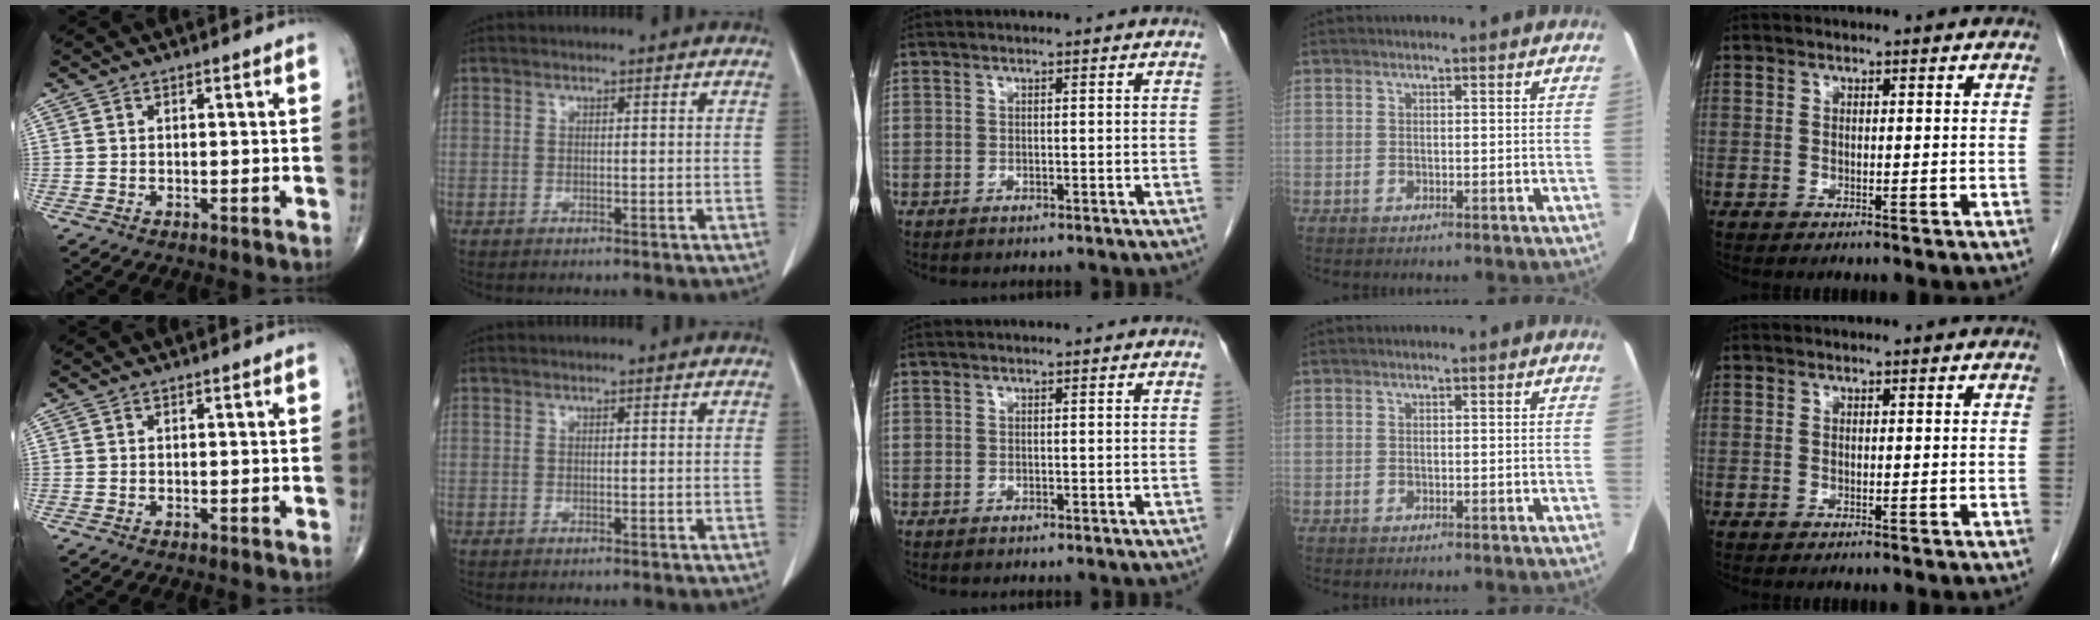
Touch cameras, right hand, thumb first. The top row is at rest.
{}